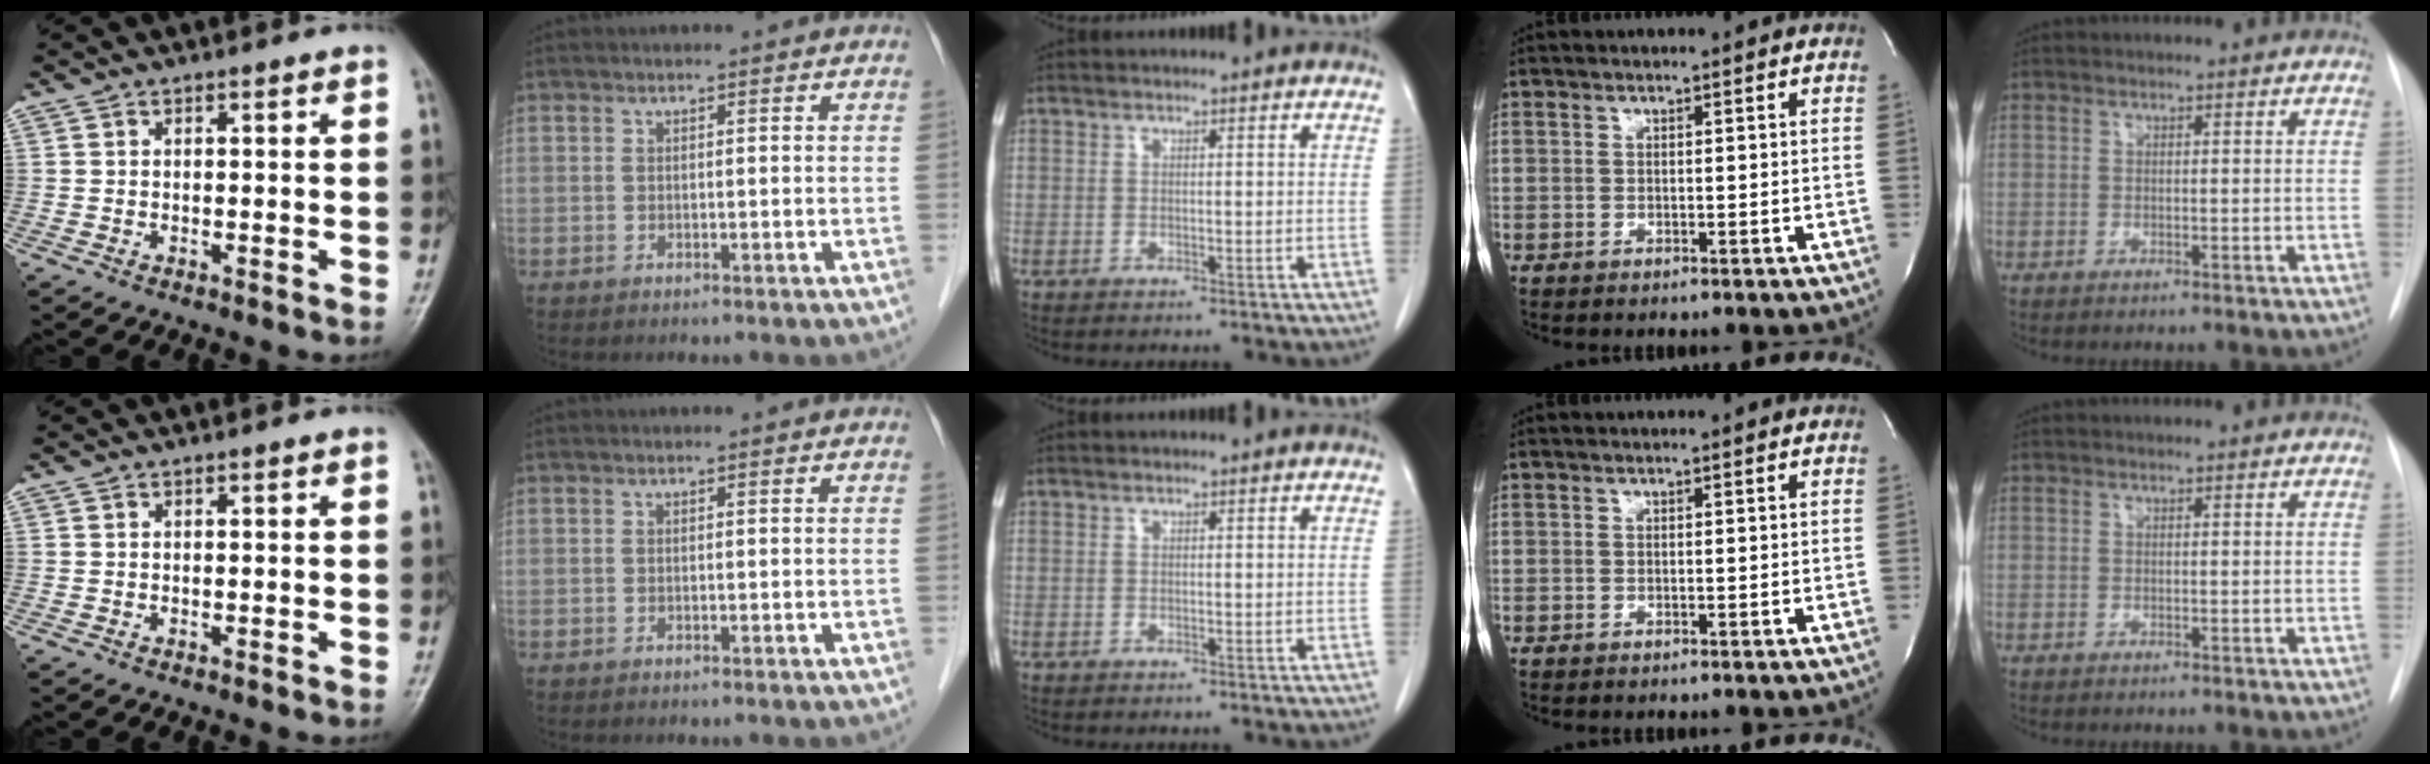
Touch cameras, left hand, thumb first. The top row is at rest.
{}